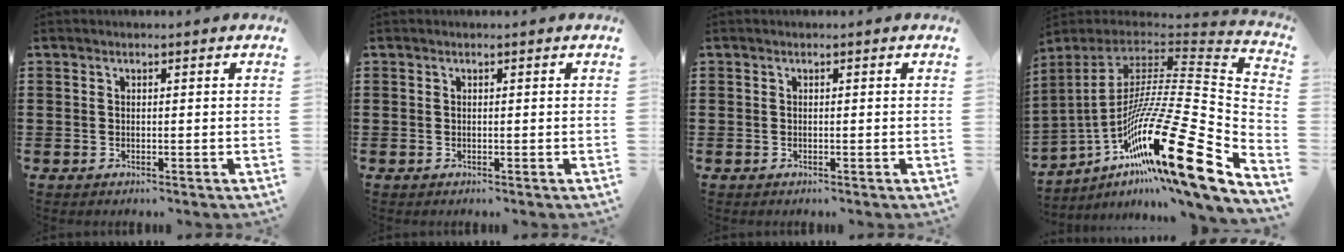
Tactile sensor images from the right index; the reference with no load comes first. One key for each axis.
{"total": 0.0}
{"total": 0.0}
{"total": 24.1, "fx": -11.2, "fy": 3.5, "fz": 21.1, "tx": -0.373, "ty": -0.010, "tz": -0.207}